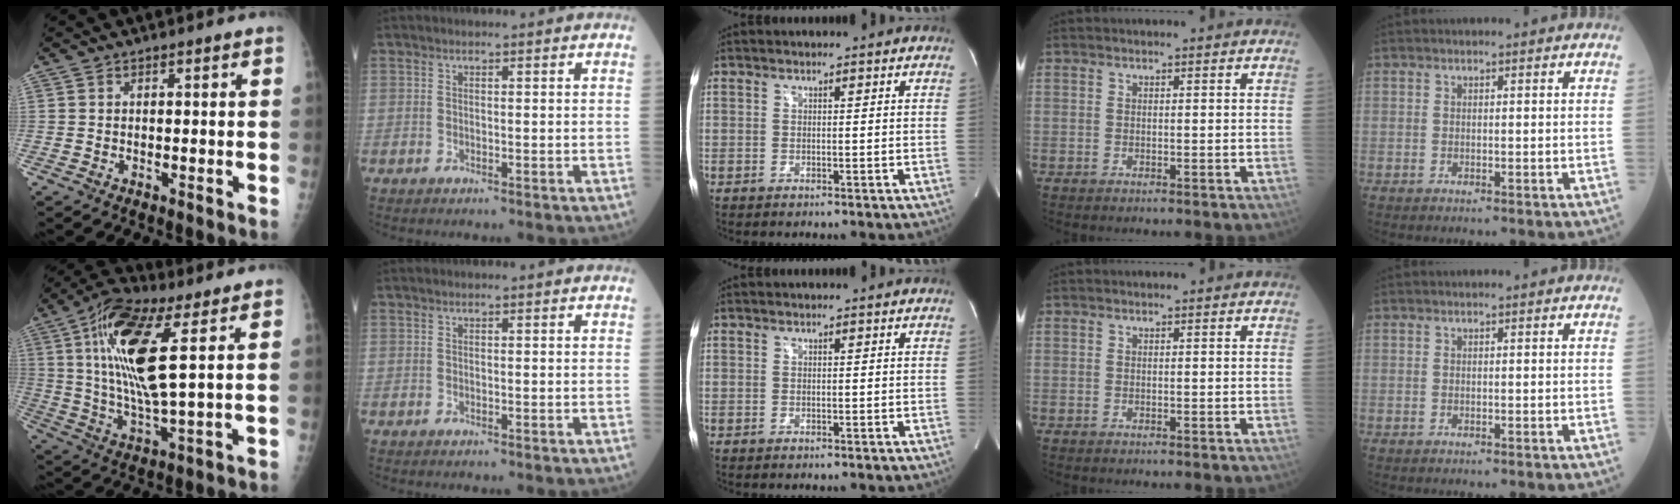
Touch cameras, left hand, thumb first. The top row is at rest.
{"thumb": {"total": 17.0, "force": [5.5, 4.6, 15.4], "torque": [-0.311, -0.014, 0.096]}, "index": {"total": 1.4, "force": [-1.2, -0.2, -0.6], "torque": [0.009, 0.000, -0.017]}}